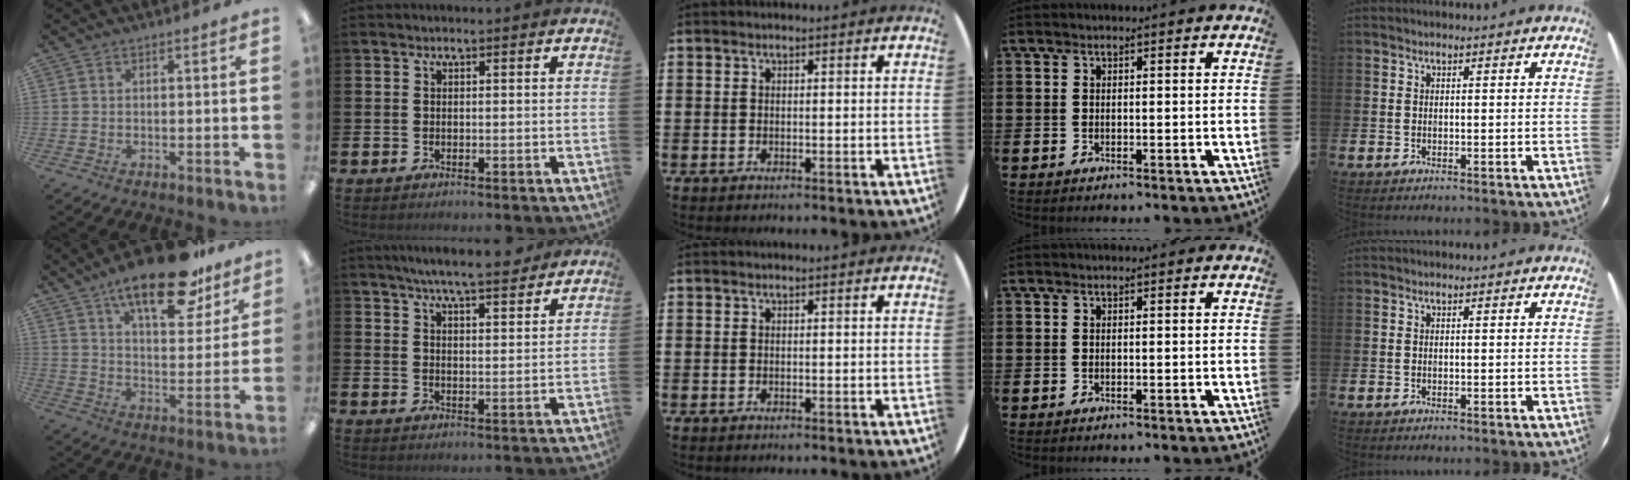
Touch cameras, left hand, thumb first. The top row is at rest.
{"thumb": {"total": 19.0, "force": [13.5, 6.7, 11.5], "torque": [-0.176, -0.075, 0.222]}, "index": {"total": 6.5, "force": [6.2, 0.2, 2.0], "torque": [-0.041, -0.032, 0.106]}}